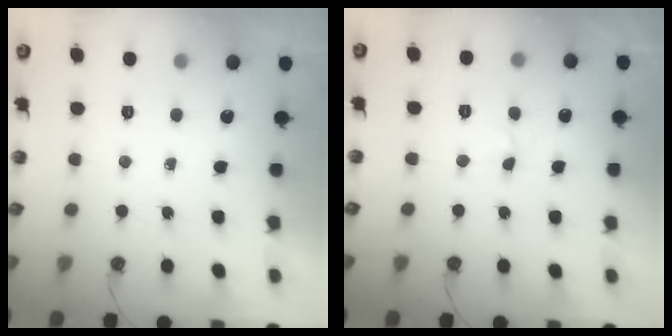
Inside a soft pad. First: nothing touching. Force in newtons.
{"total": 2.6, "press": 2.5, "slide": 0.5}